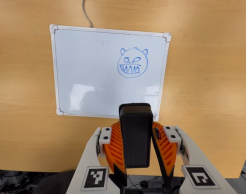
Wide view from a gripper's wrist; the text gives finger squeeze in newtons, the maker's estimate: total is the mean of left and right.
{"total": 8.1, "left": 7.4, "right": 8.8}